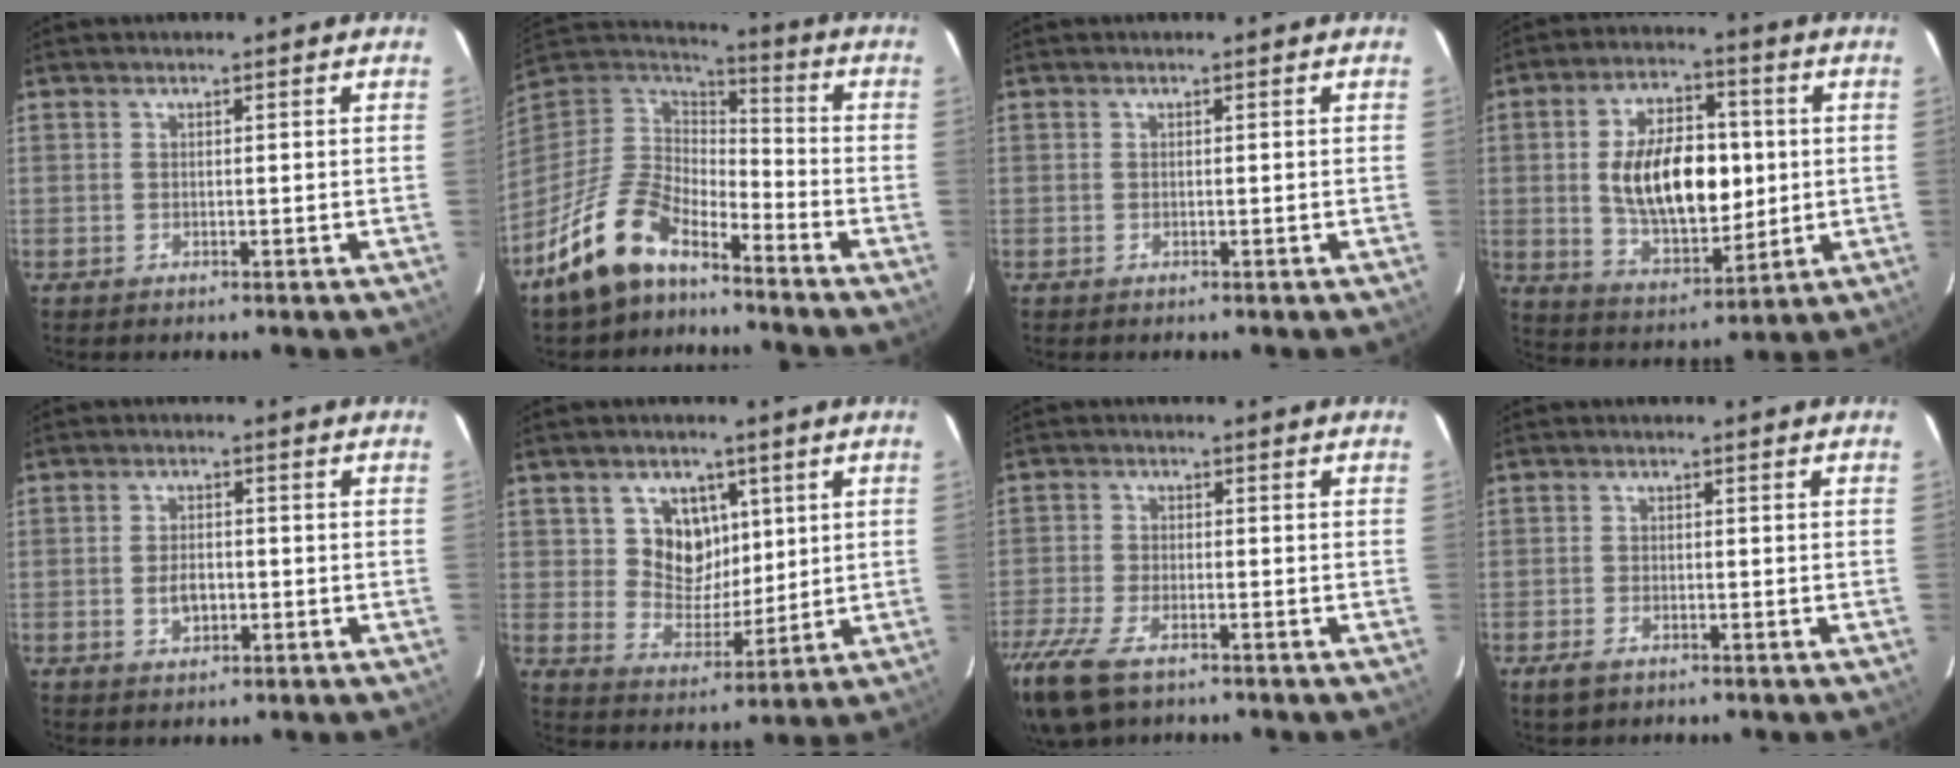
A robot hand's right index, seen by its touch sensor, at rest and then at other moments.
{"total": 14.9, "force": [-10.6, 6.9, 8.0], "torque": [-0.177, 0.002, -0.199]}
{"total": 0.0}
{"total": 16.9, "force": [0.9, 9.3, 14.0], "torque": [-0.248, 0.010, 0.031]}
{"total": 3.8, "force": [-1.0, 2.5, 2.7], "torque": [-0.051, 0.000, -0.012]}
{"total": 9.3, "force": [3.4, 7.8, 3.6], "torque": [-0.069, -0.001, 0.070]}
{"total": 12.7, "force": [-8.6, 5.4, 7.6], "torque": [-0.195, -0.045, -0.163]}
{"total": 3.0, "force": [-2.0, 1.6, 1.6], "torque": [-0.038, -0.006, -0.037]}